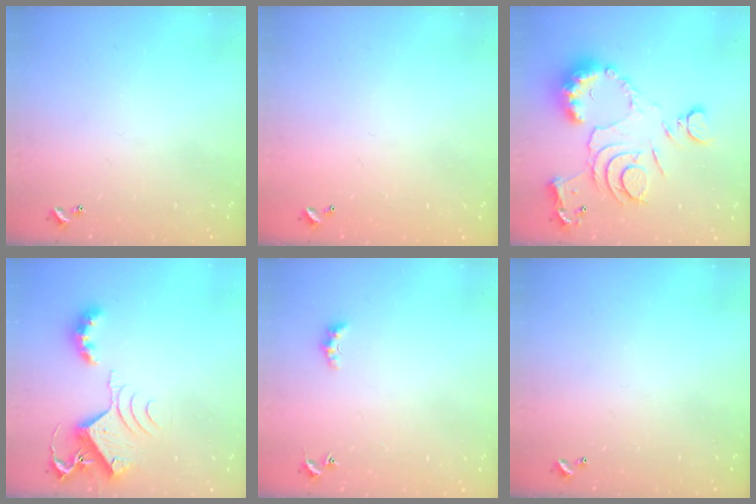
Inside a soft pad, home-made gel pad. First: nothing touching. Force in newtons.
{"total": 2.9, "press": 2.9, "slide": 0.1}
{"total": 15.0, "press": 15.0, "slide": 1.6}
{"total": 8.1, "press": 8.1, "slide": 0.4}
{"total": 2.4, "press": 2.3, "slide": 0.5}
{"total": 0.0}